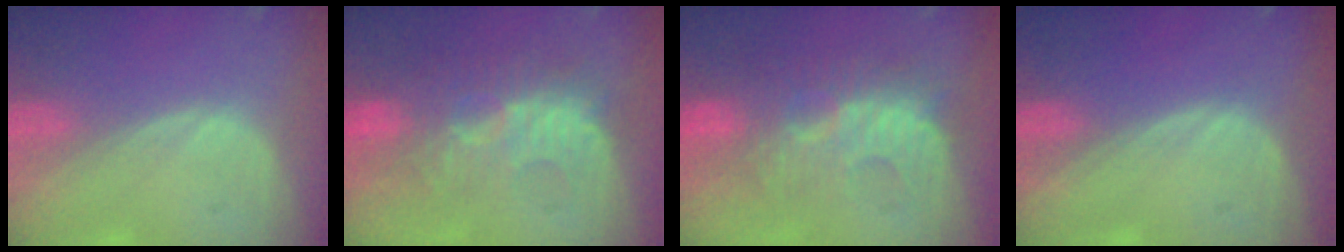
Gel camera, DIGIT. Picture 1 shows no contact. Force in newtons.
{"total": 9.9, "press": 9.1, "slide": 3.7}
{"total": 9.0, "press": 8.9, "slide": 1.7}
{"total": 0.0}